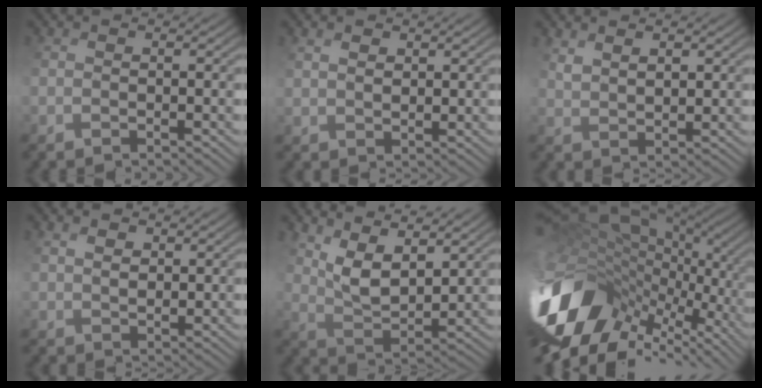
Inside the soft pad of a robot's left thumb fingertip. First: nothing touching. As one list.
[{"total": 2.8, "force": [2.7, 0.8, 0.4], "torque": [-0.013, 0.007, 0.056]}, {"total": 3.3, "force": [3.2, 0.4, 0.5], "torque": [-0.013, 0.004, 0.075]}, {"total": 3.5, "force": [3.1, 1.2, 0.8], "torque": [-0.024, 0.006, 0.064]}, {"total": 6.7, "force": [4.9, 2.2, 4.0], "torque": [-0.085, -0.002, 0.100]}, {"total": 17.1, "force": [-3.2, 10.4, 13.1], "torque": [-0.302, -0.002, -0.032]}]